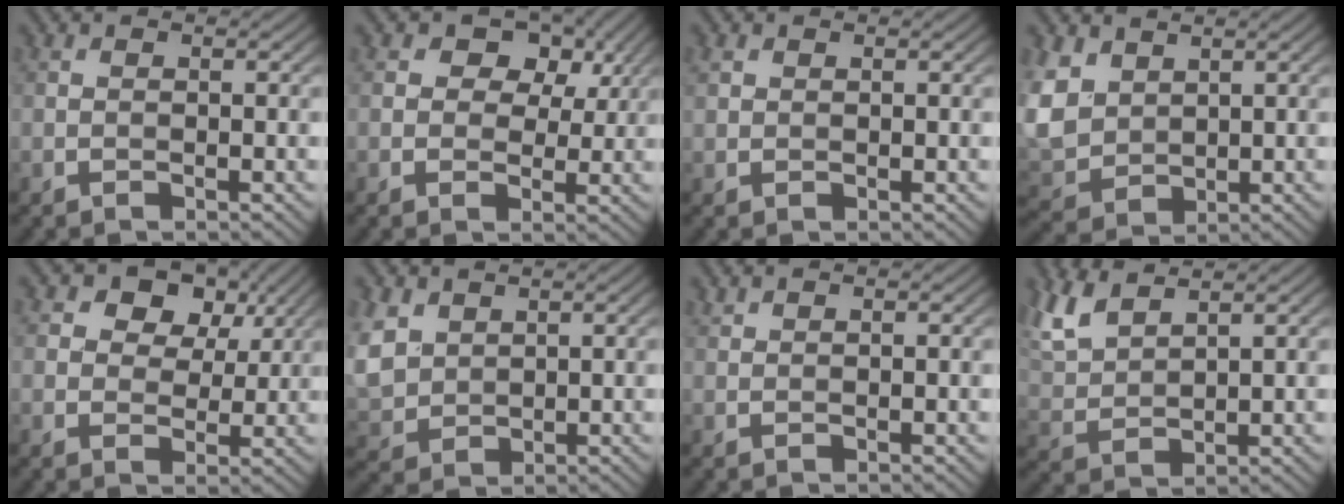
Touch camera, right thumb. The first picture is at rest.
{"total": 7.7, "force": [3.3, 5.4, 4.4], "torque": [-0.070, 0.008, 0.037]}
{"total": 1.3, "force": [0.8, 0.9, 0.5], "torque": [-0.015, 0.004, 0.020]}
{"total": 8.0, "force": [3.2, 5.8, 4.5], "torque": [-0.155, 0.005, 0.070]}
{"total": 8.2, "force": [4.3, 5.5, 4.3], "torque": [-0.082, 0.003, 0.066]}
{"total": 6.5, "force": [2.9, 4.8, 3.4], "torque": [-0.120, 0.004, 0.065]}
{"total": 0.8, "force": [0.8, 0.1, 0.1], "torque": [-0.006, 0.004, 0.019]}
{"total": 6.7, "force": [4.9, 2.4, 3.8], "torque": [-0.109, 0.013, 0.106]}